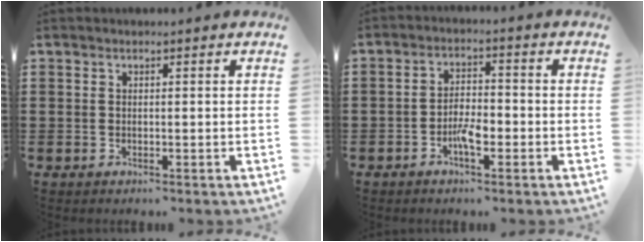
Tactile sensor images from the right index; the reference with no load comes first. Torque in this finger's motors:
{"motor_torque": [2.14, 0.00, 0.28, 0.11]}